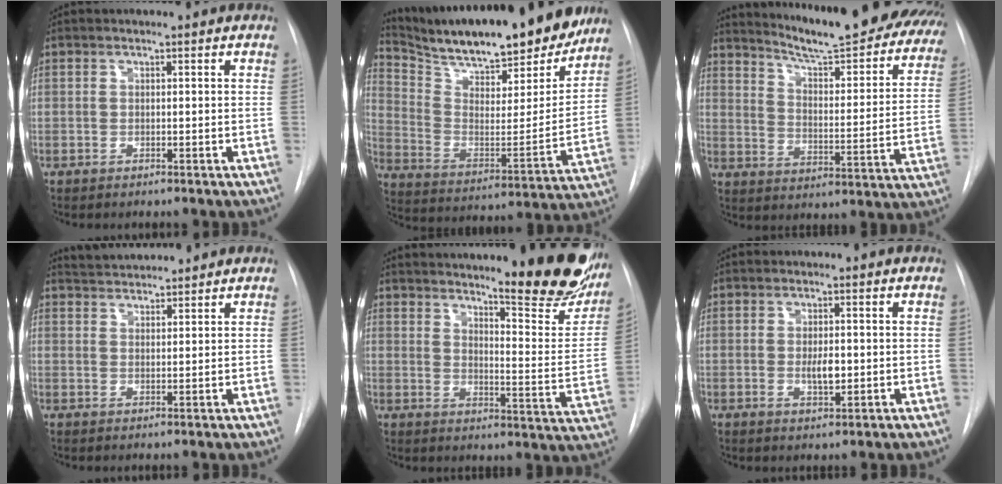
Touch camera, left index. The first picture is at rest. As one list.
[{"total": 25.3, "force": [22.0, 4.9, 11.4], "torque": [-0.197, -0.029, 0.328]}, {"total": 26.6, "force": [23.5, 3.9, 11.9], "torque": [-0.165, -0.083, 0.289]}, {"total": 4.7, "force": [4.6, 0.5, 0.6], "torque": [-0.017, 0.027, 0.080]}, {"total": 22.1, "force": [17.9, 3.0, 12.7], "torque": [-0.165, -0.067, 0.225]}, {"total": 3.1, "force": [-0.3, 1.2, 2.8], "torque": [-0.049, -0.004, -0.003]}]